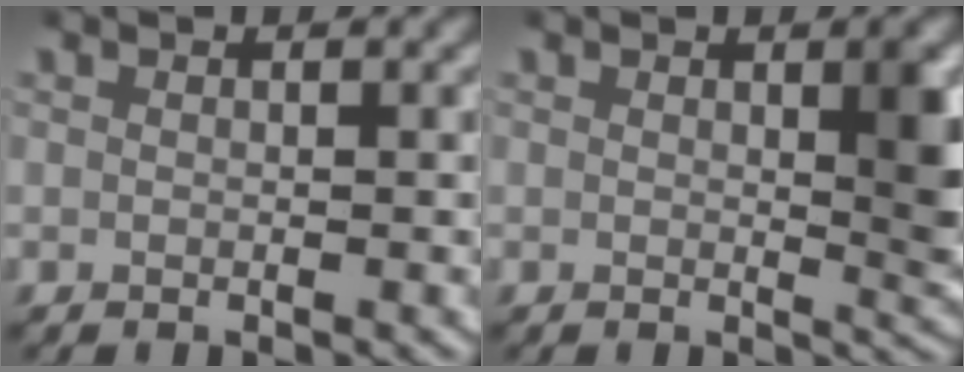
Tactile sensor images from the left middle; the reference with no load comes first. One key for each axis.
{"total": 3.1, "fx": 0.6, "fy": 0.9, "fz": 2.9, "tx": -0.024, "ty": -0.011, "tz": 0.012}